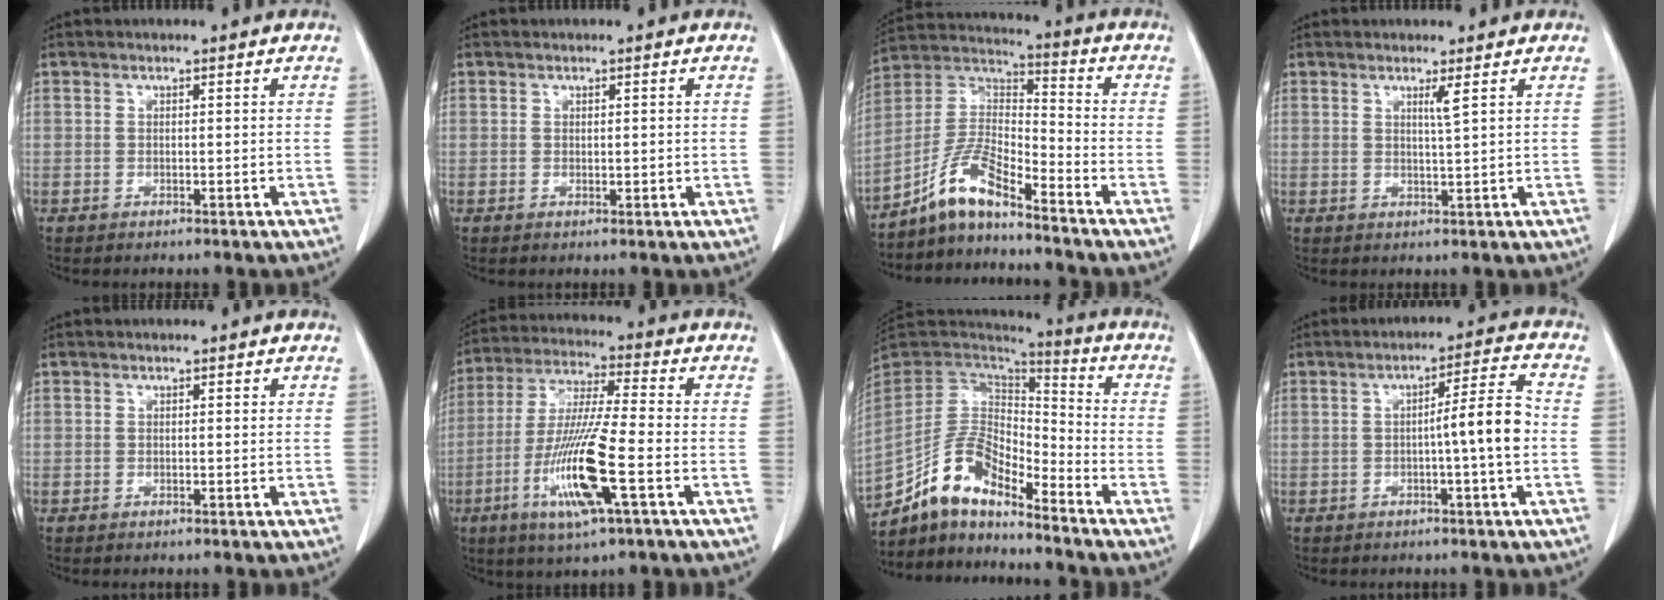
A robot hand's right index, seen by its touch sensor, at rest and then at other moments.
{"total": 0.7, "force": [0.2, 0.4, 0.6], "torque": [-0.007, -0.001, 0.008]}
{"total": 9.0, "force": [-7.1, 1.2, 5.3], "torque": [-0.120, 0.017, -0.140]}
{"total": 1.8, "force": [0.9, -0.5, 1.4], "torque": [-0.028, -0.010, 0.018]}
{"total": 0.0}
{"total": 14.0, "force": [-4.7, 0.4, 13.1], "torque": [-0.268, -0.018, -0.088]}
{"total": 12.5, "force": [-10.3, 3.5, 6.1], "torque": [-0.118, 0.028, -0.196]}
{"total": 6.7, "force": [-1.0, -0.6, 6.6], "torque": [-0.094, 0.011, -0.017]}